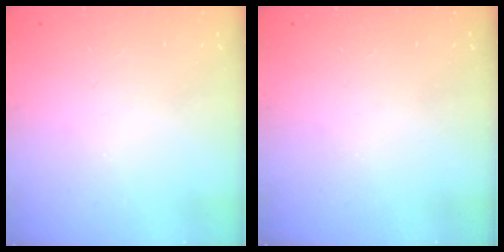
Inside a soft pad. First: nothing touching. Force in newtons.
{"total": 0.0}